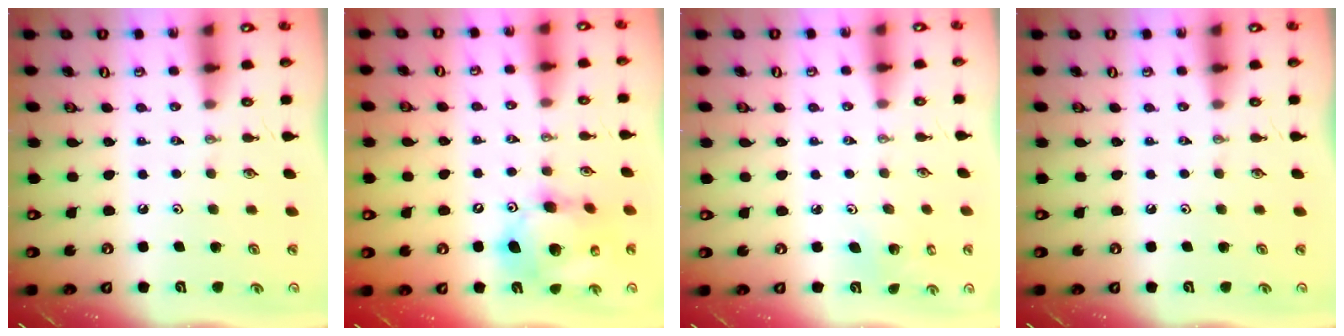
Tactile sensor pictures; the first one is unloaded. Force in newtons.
{"total": 15.1, "press": 14.9, "slide": 2.6}
{"total": 2.2, "press": 2.2, "slide": 0.2}
{"total": 0.0}